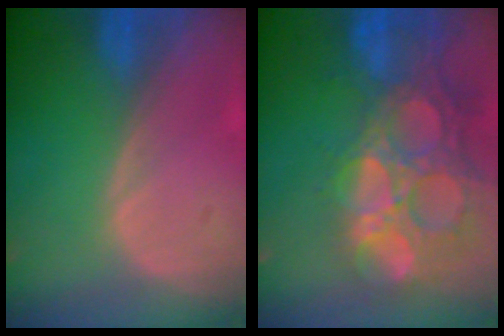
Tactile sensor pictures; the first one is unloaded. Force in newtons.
{"total": 14.9, "press": 12.3, "slide": 8.3}